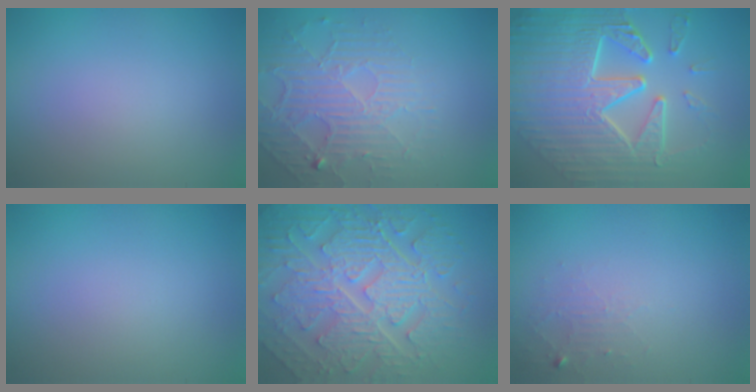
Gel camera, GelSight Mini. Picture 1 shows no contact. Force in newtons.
{"total": 4.5, "press": 3.3, "slide": 3.1}
{"total": 10.3, "press": 7.0, "slide": 7.5}
{"total": 0.0}
{"total": 10.1, "press": 6.7, "slide": 7.5}
{"total": 1.3, "press": 1.3, "slide": 0.2}